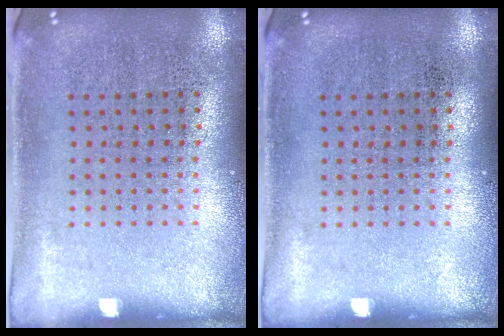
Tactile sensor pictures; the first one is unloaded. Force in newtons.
{"total": 0.0}